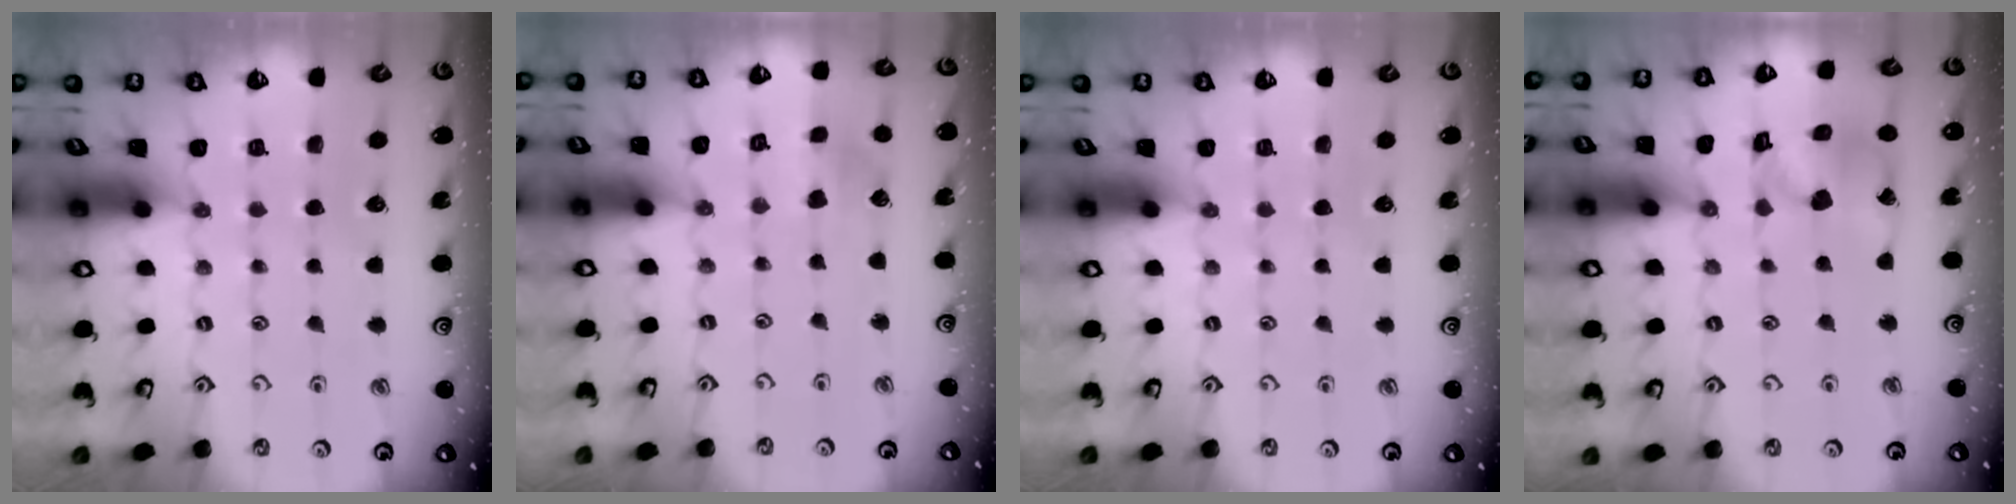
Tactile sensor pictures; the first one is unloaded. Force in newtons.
{"total": 2.8, "press": 2.8, "slide": 0.6}
{"total": 0.0}
{"total": 12.6, "press": 12.5, "slide": 1.5}